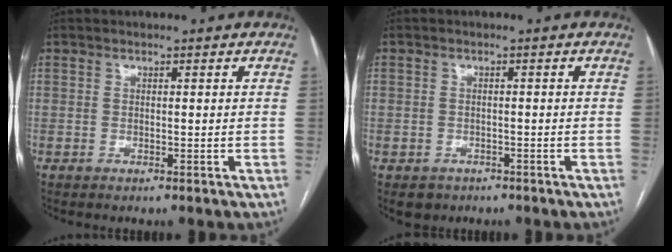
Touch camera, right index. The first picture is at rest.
{"total": 3.1, "force": [-1.6, 2.6, 0.3], "torque": [0.002, 0.008, -0.018]}